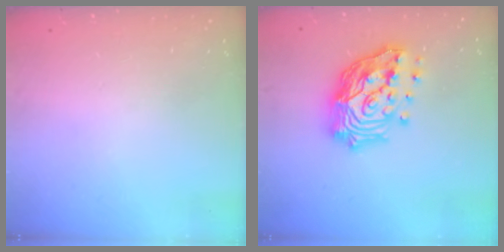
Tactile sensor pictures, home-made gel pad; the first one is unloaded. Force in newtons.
{"total": 22.7, "press": 22.6, "slide": 1.9}